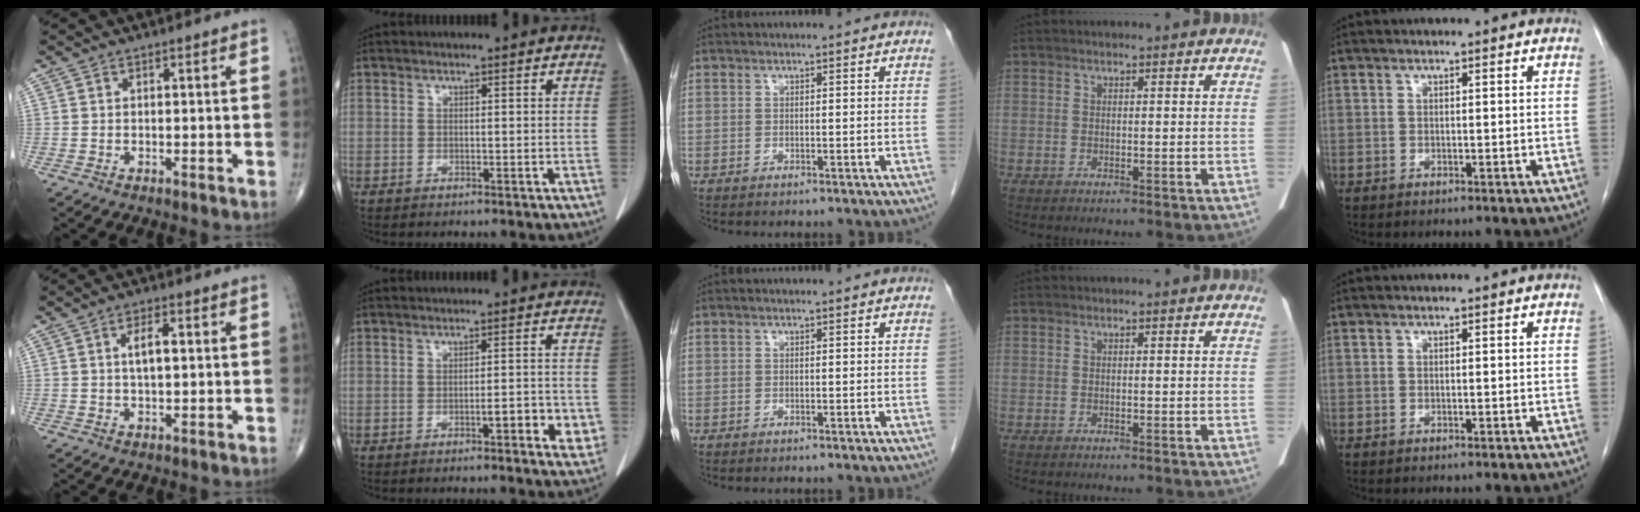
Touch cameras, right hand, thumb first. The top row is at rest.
{"thumb": {"total": 4.5, "force": [0.8, 1.9, 4.0], "torque": [-0.068, 0.002, 0.013]}, "index": {"total": 5.3, "force": [-2.0, 1.3, 4.7], "torque": [-0.055, 0.003, -0.023]}}